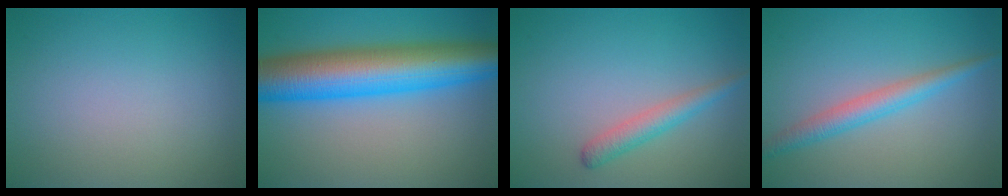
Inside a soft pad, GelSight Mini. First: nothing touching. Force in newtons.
{"total": 11.6, "press": 11.6, "slide": 0.1}
{"total": 2.3, "press": 2.3, "slide": 0.0}
{"total": 2.9, "press": 2.9, "slide": 0.0}